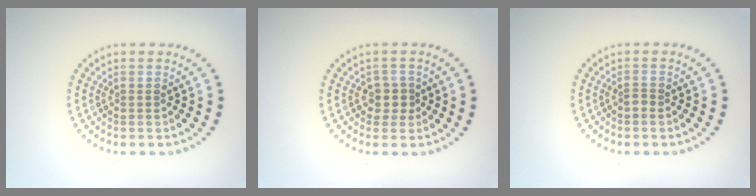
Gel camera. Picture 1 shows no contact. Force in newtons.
{"total": 1.8, "press": 1.6, "slide": 0.9}
{"total": 0.7, "press": 0.5, "slide": 0.4}